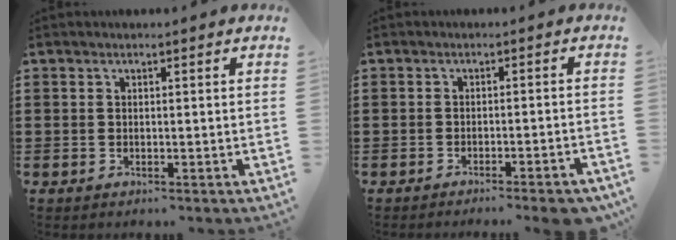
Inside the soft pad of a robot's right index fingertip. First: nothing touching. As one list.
[{"total": 2.5, "force": [-2.2, -0.1, 1.3], "torque": [-0.020, -0.001, -0.041]}]